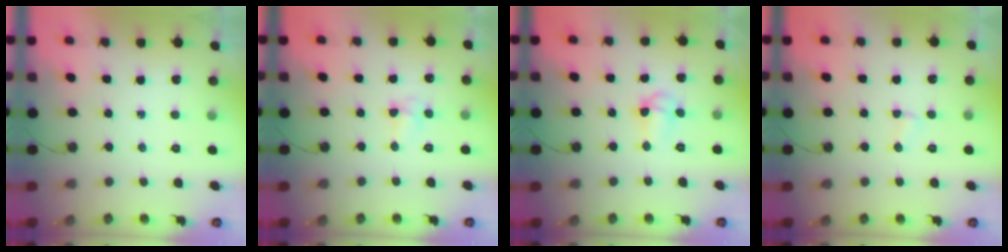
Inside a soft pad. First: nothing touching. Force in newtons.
{"total": 5.3, "press": 5.3, "slide": 0.6}
{"total": 7.0, "press": 6.0, "slide": 3.6}
{"total": 2.8, "press": 2.8, "slide": 0.3}